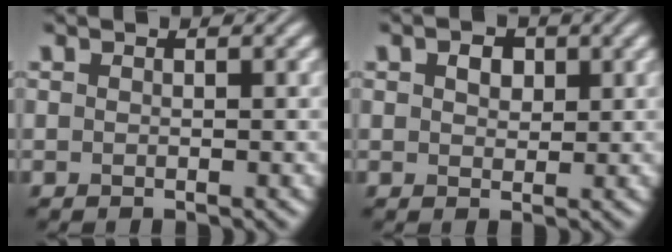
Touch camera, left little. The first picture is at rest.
{"total": 1.9, "force": [0.8, 1.3, 1.1], "torque": [-0.021, 0.002, 0.012]}